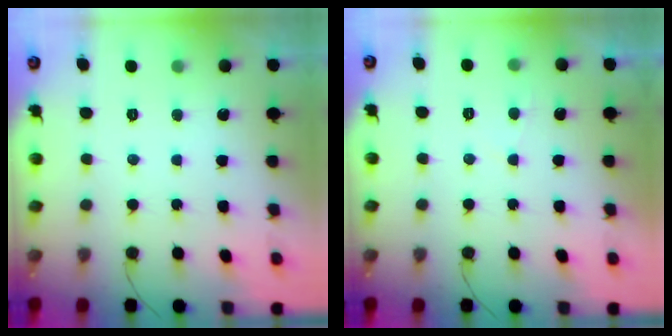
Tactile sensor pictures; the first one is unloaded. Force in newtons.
{"total": 2.0, "press": 1.9, "slide": 0.3}